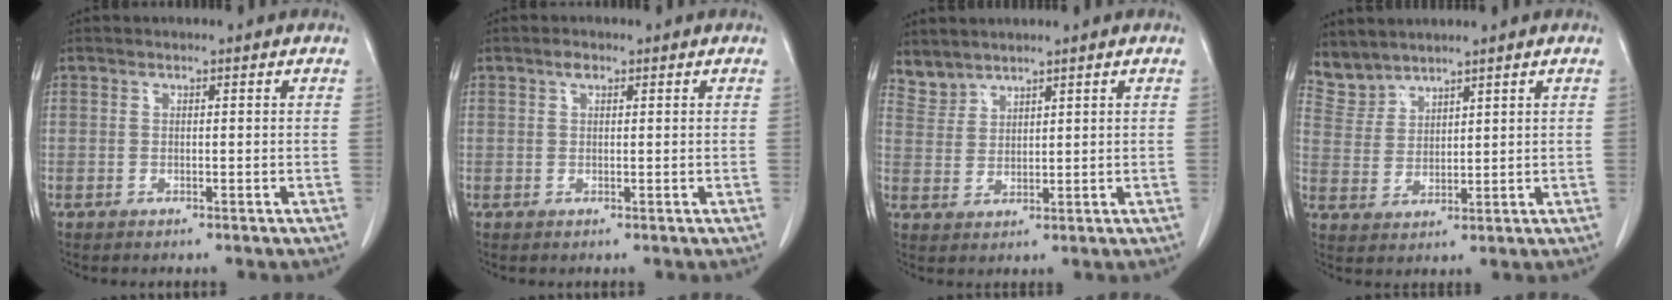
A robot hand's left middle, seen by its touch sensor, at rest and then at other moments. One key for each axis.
{"total": 1.0, "fx": 0.6, "fy": 0.5, "fz": 0.7, "tx": -0.015, "ty": 0.004, "tz": 0.009}
{"total": 3.1, "fx": 3.0, "fy": 0.8, "fz": -0.4, "tx": 0.005, "ty": 0.009, "tz": 0.068}
{"total": 4.4, "fx": 4.2, "fy": 1.0, "fz": -0.5, "tx": 0.004, "ty": 0.007, "tz": 0.099}